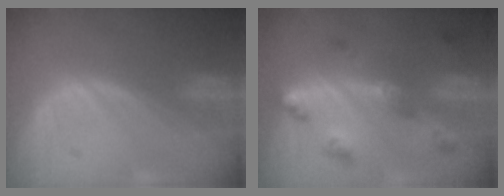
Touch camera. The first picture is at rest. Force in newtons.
{"total": 6.5, "press": 5.8, "slide": 3.0}